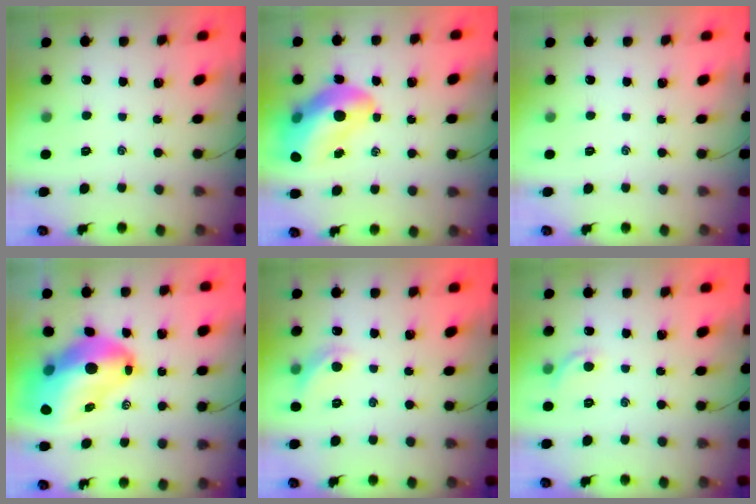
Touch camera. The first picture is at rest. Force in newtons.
{"total": 15.7, "press": 15.1, "slide": 4.2}
{"total": 0.0}
{"total": 17.4, "press": 16.8, "slide": 4.7}
{"total": 7.0, "press": 6.9, "slide": 1.3}
{"total": 4.7, "press": 4.5, "slide": 1.2}